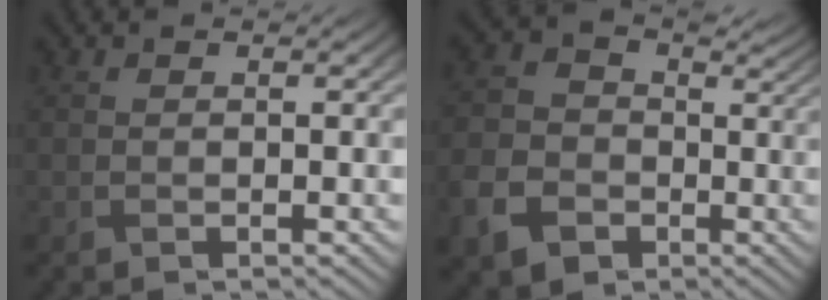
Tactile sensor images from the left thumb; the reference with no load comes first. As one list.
[{"total": 8.5, "force": [-2.1, 7.0, 4.3], "torque": [-0.124, -0.024, -0.049]}]